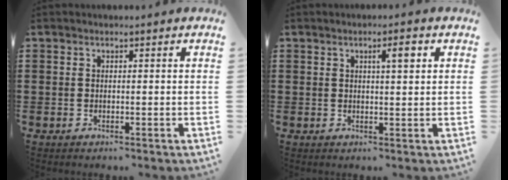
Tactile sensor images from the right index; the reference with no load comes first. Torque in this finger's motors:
{"motor_torque": [0.07, -0.05, 0.03, 0.03]}